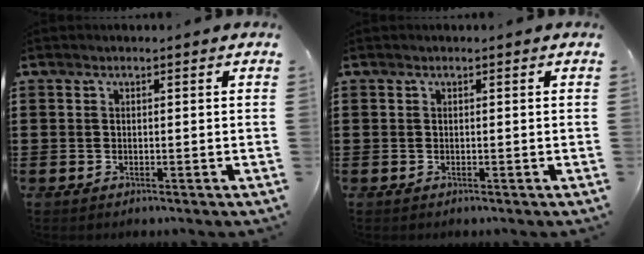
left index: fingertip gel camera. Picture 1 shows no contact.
{"total": 0.0}